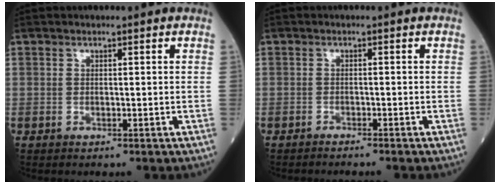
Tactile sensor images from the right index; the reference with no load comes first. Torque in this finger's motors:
{"motor_torque": [0.06, -0.07, -0.03, -0.01]}